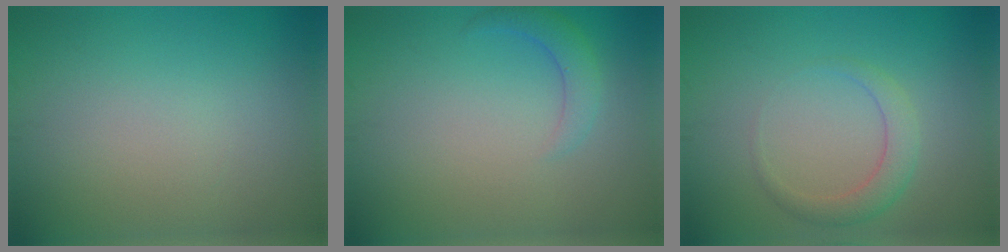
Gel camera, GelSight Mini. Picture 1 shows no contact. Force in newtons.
{"total": 2.0, "press": 2.0, "slide": 0.2}
{"total": 2.3, "press": 2.3, "slide": 0.1}